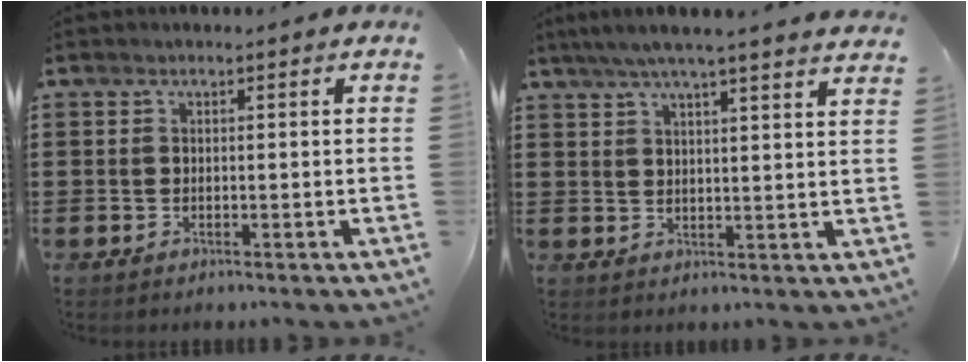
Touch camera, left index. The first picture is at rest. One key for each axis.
{"total": 5.1, "fx": 4.5, "fy": -0.4, "fz": 2.4, "tx": -0.061, "ty": -0.017, "tz": 0.078}